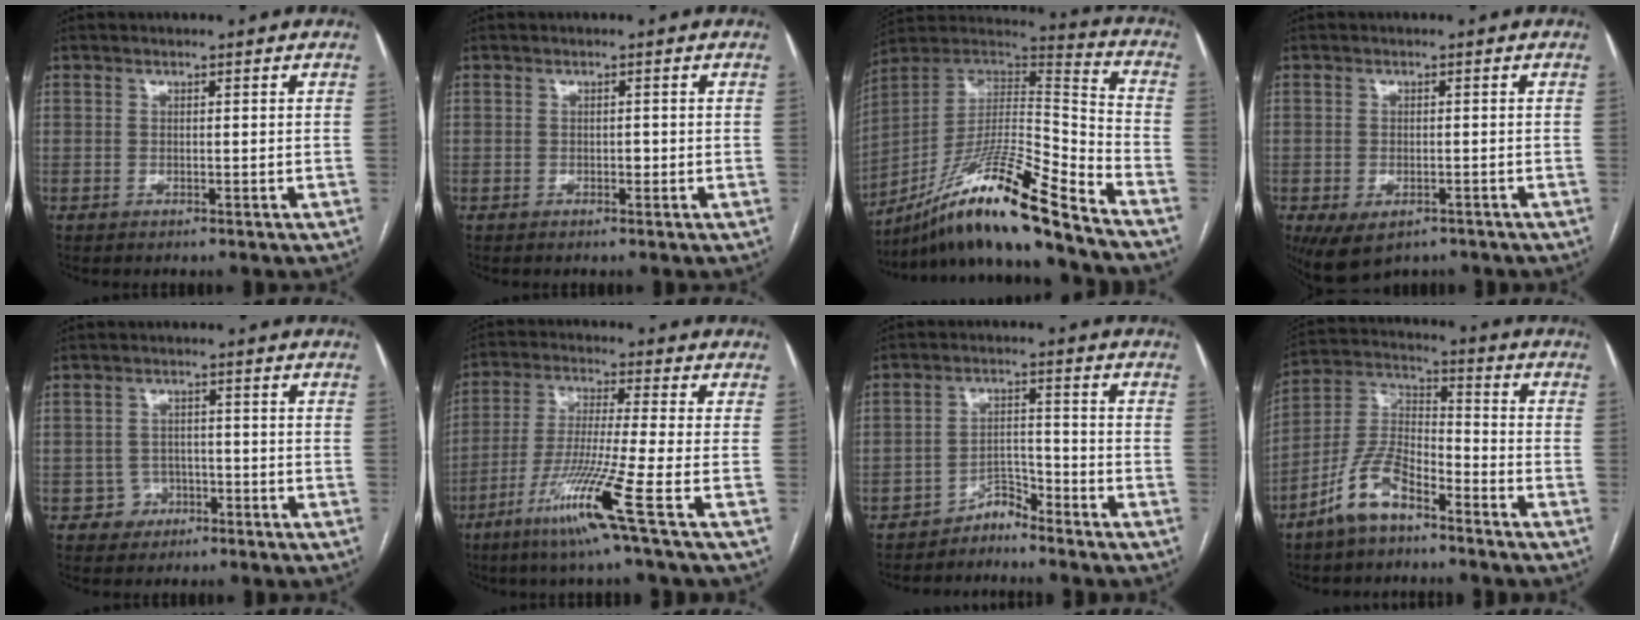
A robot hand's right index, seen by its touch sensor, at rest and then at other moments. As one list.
[{"total": 0.8, "force": [-0.2, 0.5, 0.5], "torque": [-0.007, 0.002, -0.004]}, {"total": 19.8, "force": [-14.8, -0.1, 13.2], "torque": [-0.250, 0.003, -0.267]}, {"total": 6.7, "force": [-3.9, 3.8, 3.8], "torque": [-0.068, -0.008, -0.055]}, {"total": 3.1, "force": [-1.5, 2.6, -0.1], "torque": [0.013, 0.016, -0.024]}, {"total": 12.2, "force": [-6.2, -2.2, 10.3], "torque": [-0.201, -0.036, -0.122]}, {"total": 3.4, "force": [-3.3, 0.8, 0.1], "torque": [0.008, 0.002, -0.058]}, {"total": 9.8, "force": [-6.8, 3.4, 6.2], "torque": [-0.140, 0.009, -0.136]}]